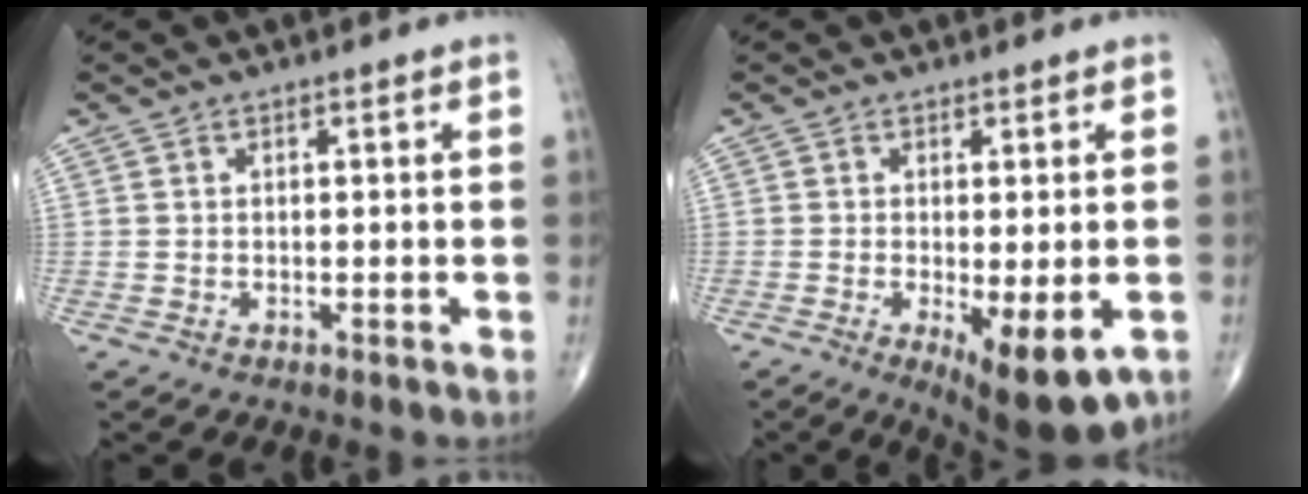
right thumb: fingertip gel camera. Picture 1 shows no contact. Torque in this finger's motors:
{"motor_torque": [-0.10, 0.61, 0.05, -0.16, 0.02]}